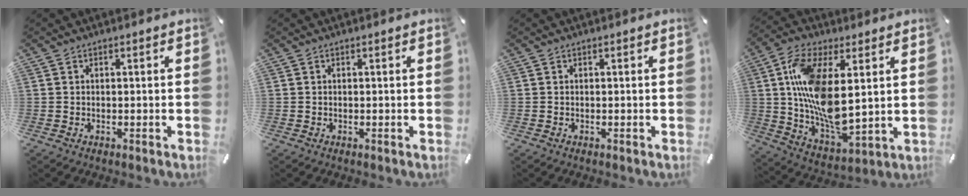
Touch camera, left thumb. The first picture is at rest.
{"total": 0.0}
{"total": 0.0}
{"total": 16.0, "force": [3.9, 7.7, 13.5], "torque": [-0.281, -0.022, 0.071]}